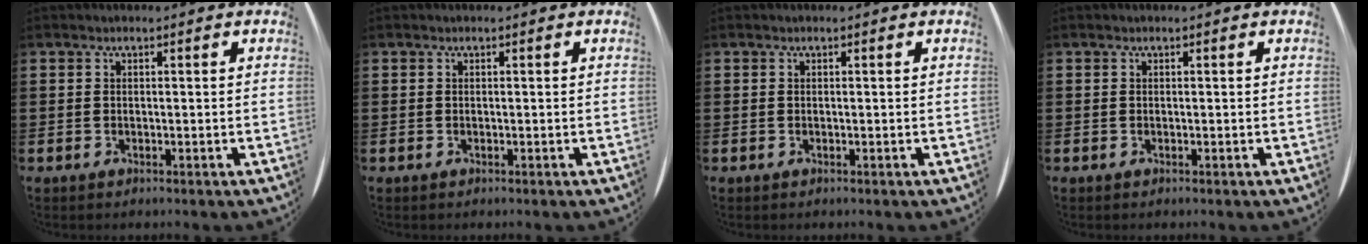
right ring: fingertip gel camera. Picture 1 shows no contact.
{"total": 0.0}
{"total": 0.0}
{"total": 0.0}